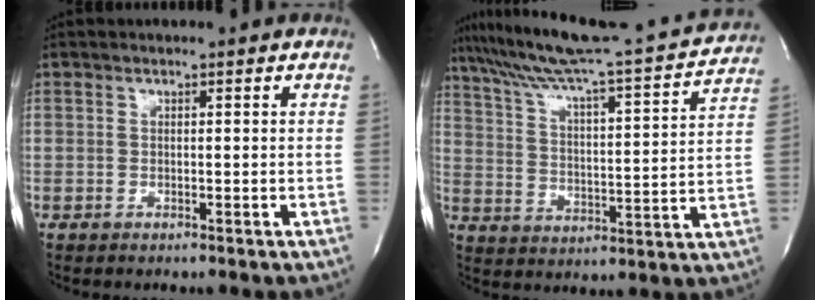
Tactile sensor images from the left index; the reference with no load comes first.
{"total": 21.8, "force": [20.0, 0.1, 8.7], "torque": [-0.144, -0.032, 0.281]}